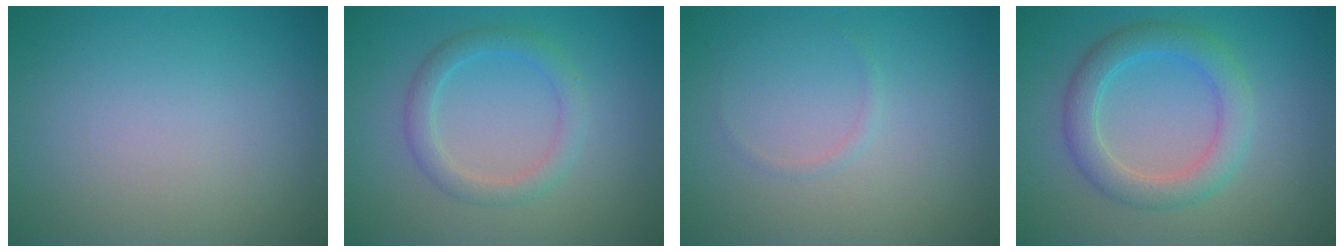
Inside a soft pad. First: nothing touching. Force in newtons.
{"total": 2.4, "press": 2.4, "slide": 0.1}
{"total": 0.5, "press": 0.5, "slide": 0.1}
{"total": 3.9, "press": 3.9, "slide": 0.0}